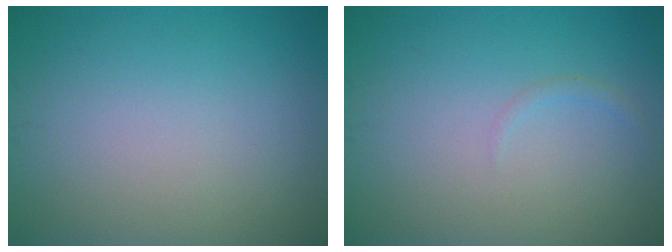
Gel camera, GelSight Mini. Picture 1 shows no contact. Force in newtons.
{"total": 0.6, "press": 0.6, "slide": 0.1}